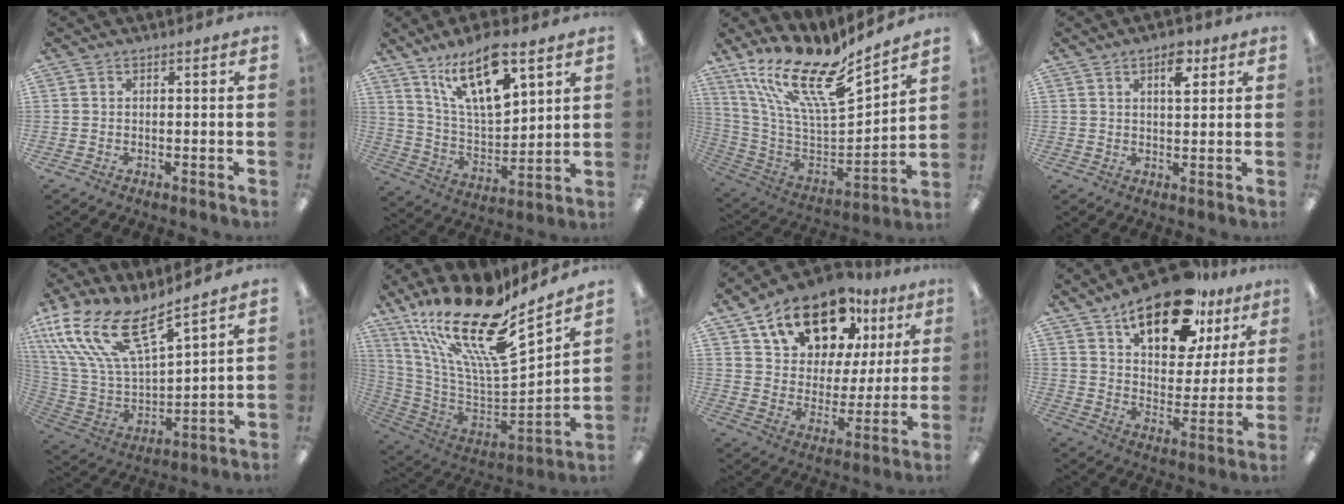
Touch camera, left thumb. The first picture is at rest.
{"total": 18.4, "force": [11.2, 6.9, 12.8], "torque": [-0.233, -0.049, 0.187]}
{"total": 19.4, "force": [13.6, 5.6, 12.6], "torque": [-0.230, -0.105, 0.236]}
{"total": 6.0, "force": [3.3, 2.6, 4.3], "torque": [-0.052, -0.010, 0.048]}
{"total": 19.8, "force": [13.1, 7.3, 12.9], "torque": [-0.285, -0.094, 0.234]}
{"total": 22.9, "force": [15.3, 6.6, 15.7], "torque": [-0.279, -0.124, 0.260]}
{"total": 17.7, "force": [12.1, 9.8, 8.4], "torque": [-0.155, -0.059, 0.220]}
{"total": 20.2, "force": [13.9, 9.1, 11.5], "torque": [-0.174, -0.075, 0.236]}